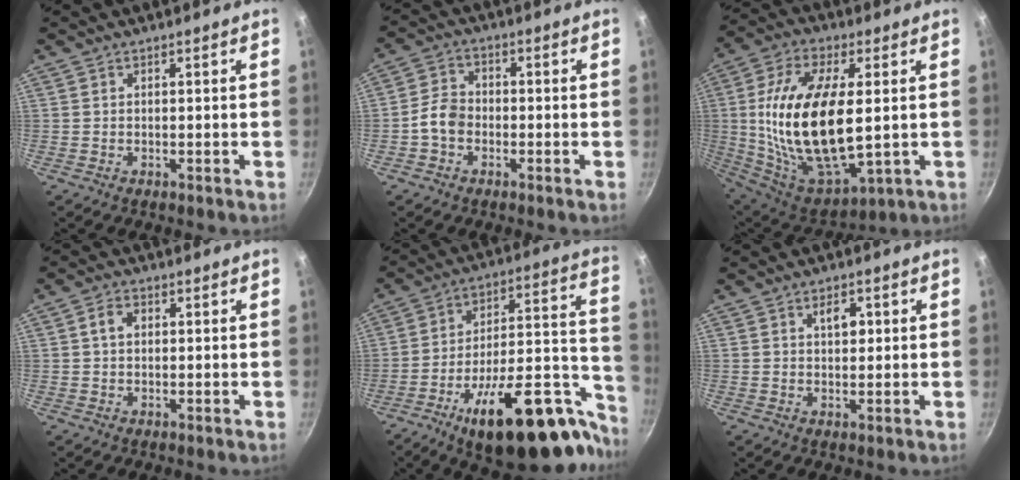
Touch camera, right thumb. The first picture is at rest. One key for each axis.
{"total": 5.1, "fx": -1.7, "fy": 3.9, "fz": 2.7, "tx": -0.037, "ty": 0.025, "tz": -0.042}
{"total": 24.6, "fx": 1.2, "fy": 11.5, "fz": 21.7, "tx": -0.414, "ty": -0.002, "tz": 0.033}
{"total": 3.0, "fx": 0.5, "fy": 2.2, "fz": 2.0, "tx": -0.030, "ty": 0.008, "tz": 0.006}
{"total": 31.1, "fx": -16.7, "fy": 12.4, "fz": 23.1, "tx": -0.273, "ty": 0.094, "tz": -0.240}
{"total": 3.6, "fx": 1.0, "fy": 2.1, "fz": 2.7, "tx": -0.025, "ty": -0.003, "tz": 0.013}